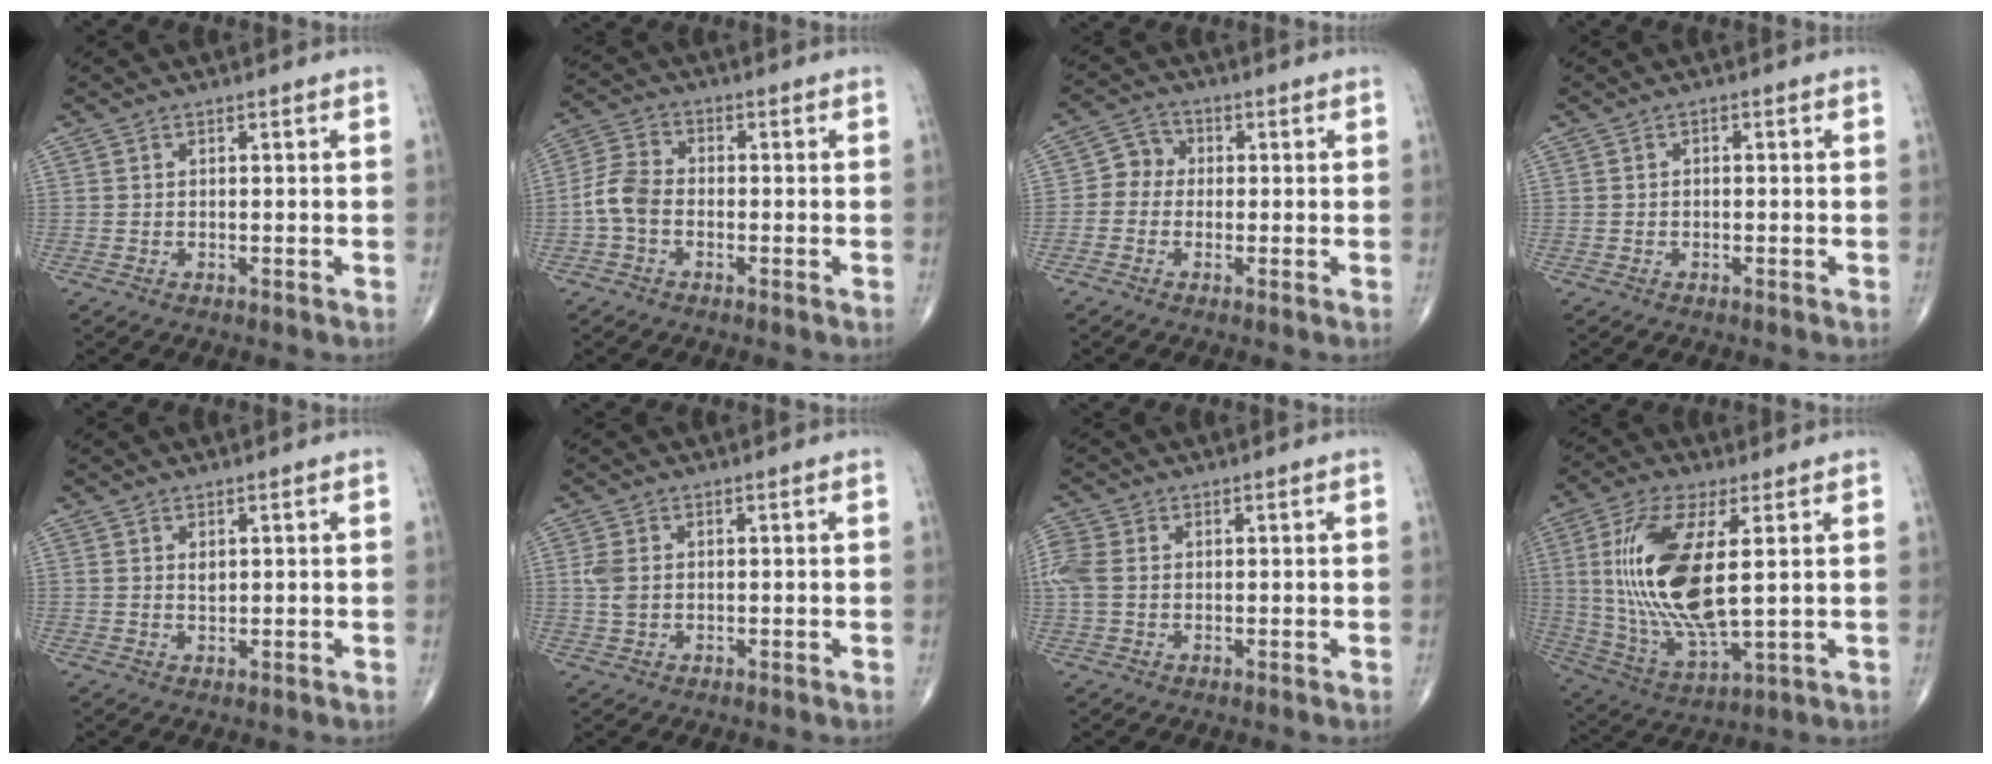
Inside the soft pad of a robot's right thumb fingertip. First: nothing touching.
{"total": 6.0, "force": [-1.6, 4.1, 4.1], "torque": [-0.084, 0.020, -0.044]}
{"total": 4.4, "force": [-0.5, 4.0, 1.8], "torque": [-0.010, 0.014, -0.024]}
{"total": 0.7, "force": [-0.1, 0.4, 0.6], "torque": [-0.003, 0.000, -0.005]}
{"total": 1.1, "force": [0.5, 0.6, 0.9], "torque": [-0.006, -0.007, 0.009]}
{"total": 3.0, "force": [0.4, 2.0, 2.2], "torque": [-0.055, 0.002, 0.010]}
{"total": 5.0, "force": [0.6, 3.6, 3.5], "torque": [-0.111, 0.011, 0.011]}
{"total": 19.3, "force": [2.7, 7.1, 17.7], "torque": [-0.370, -0.025, 0.059]}